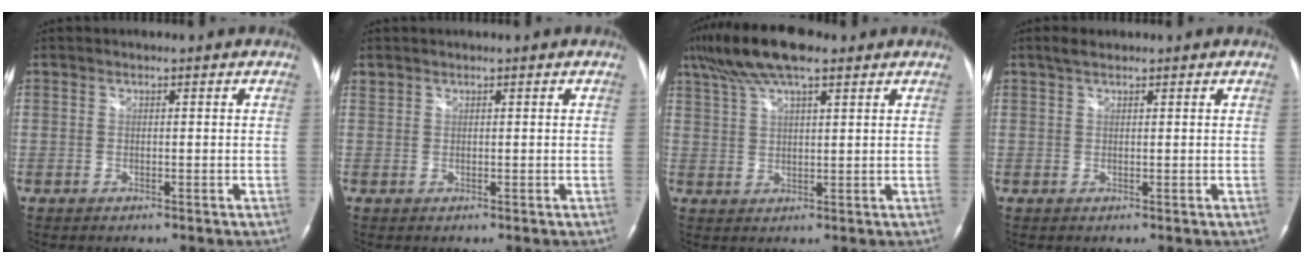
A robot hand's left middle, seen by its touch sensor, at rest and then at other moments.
{"total": 0.6, "force": [0.6, 0.2, -0.1], "torque": [-0.003, 0.007, 0.012]}
{"total": 10.9, "force": [7.6, 2.4, 7.4], "torque": [-0.146, 0.028, 0.133]}
{"total": 2.0, "force": [1.5, 0.7, 1.1], "torque": [-0.023, 0.009, 0.026]}